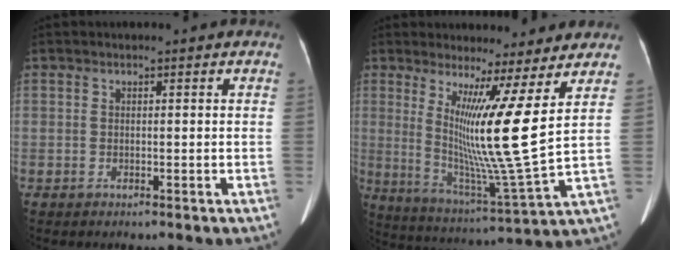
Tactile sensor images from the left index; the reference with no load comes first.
{"total": 12.4, "force": [3.5, -2.2, 11.7], "torque": [-0.210, -0.049, 0.069]}